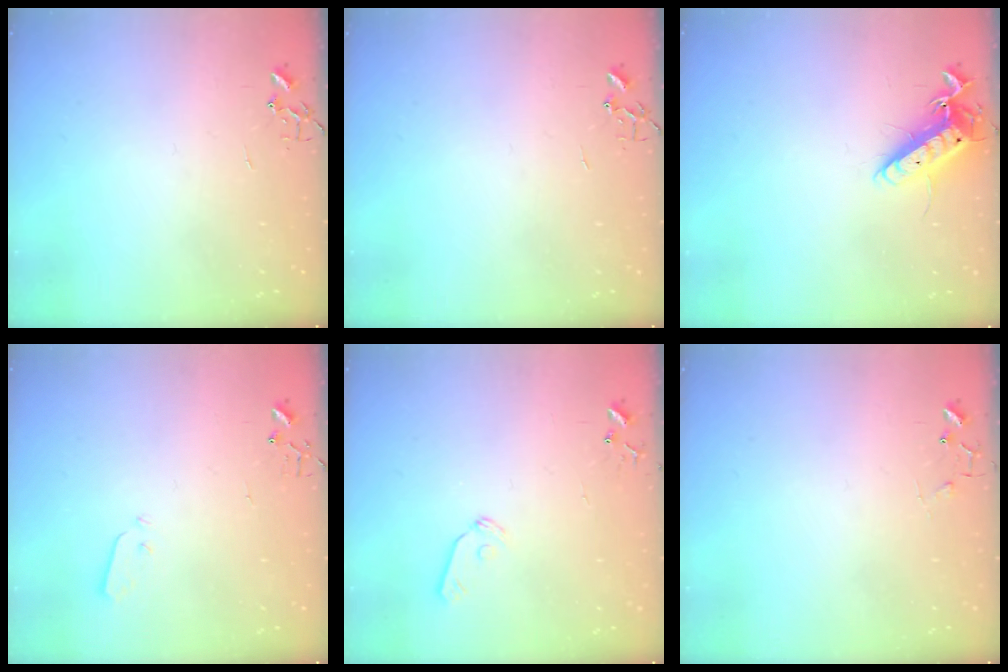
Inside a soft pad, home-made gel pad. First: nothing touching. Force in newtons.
{"total": 0.0}
{"total": 13.2, "press": 13.1, "slide": 1.2}
{"total": 3.0, "press": 2.9, "slide": 0.3}
{"total": 7.3, "press": 7.3, "slide": 0.7}
{"total": 5.7, "press": 5.7, "slide": 0.2}